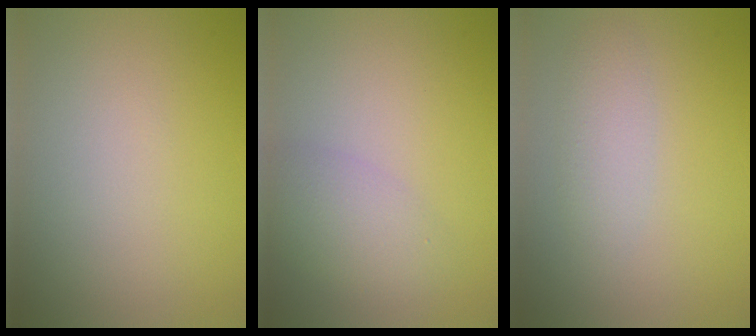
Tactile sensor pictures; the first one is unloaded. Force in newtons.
{"total": 2.9, "press": 2.9, "slide": 0.1}
{"total": 2.1, "press": 2.1, "slide": 0.1}